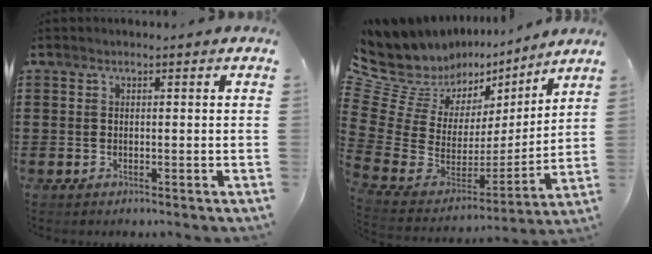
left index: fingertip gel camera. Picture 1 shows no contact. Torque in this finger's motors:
{"motor_torque": [0.62, 0.47, 0.31, 0.00]}